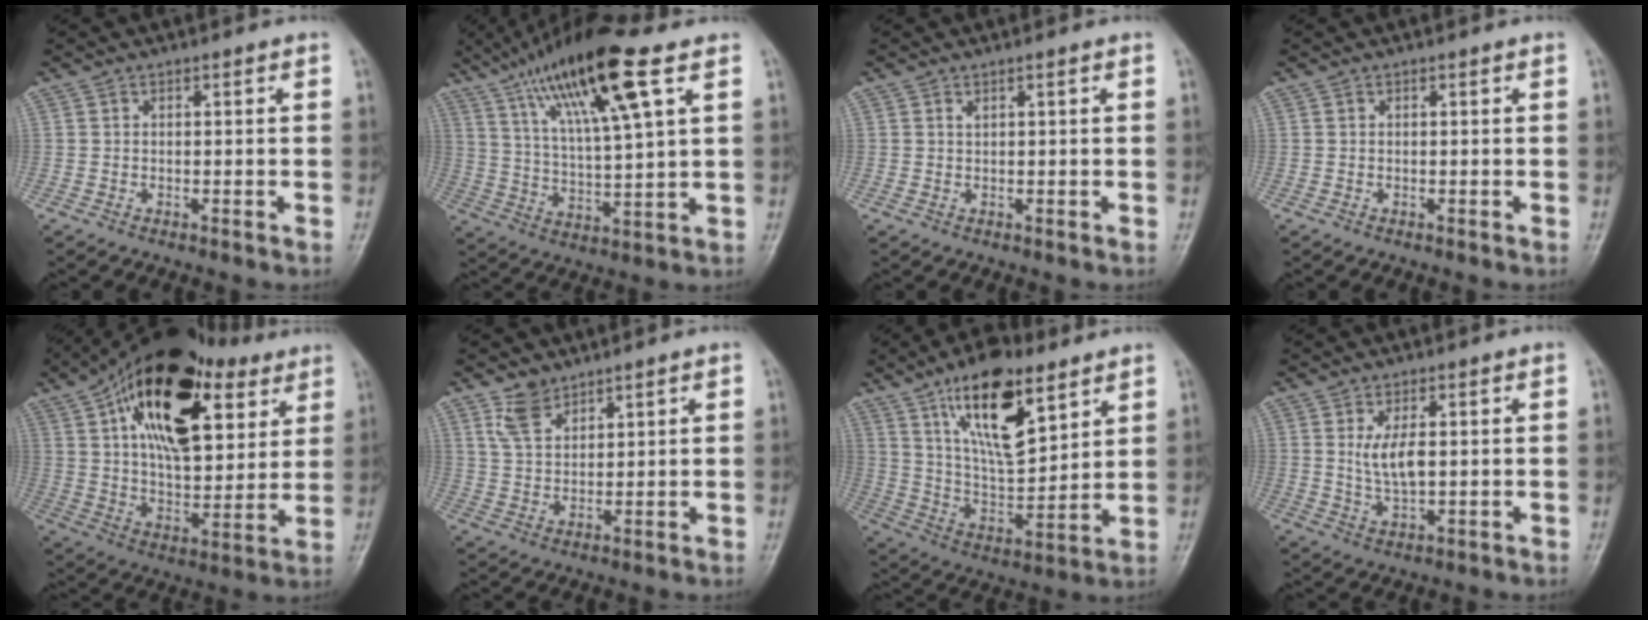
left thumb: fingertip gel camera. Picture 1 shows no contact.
{"total": 18.9, "force": [9.8, 3.4, 15.8], "torque": [-0.281, -0.016, 0.180]}
{"total": 1.0, "force": [0.4, 0.4, 0.9], "torque": [-0.018, 0.006, 0.013]}
{"total": 0.0}
{"total": 27.4, "force": [11.5, 14.4, 20.3], "torque": [-0.300, -0.007, 0.186]}
{"total": 5.1, "force": [3.7, 2.8, 2.2], "torque": [-0.029, -0.024, 0.080]}
{"total": 18.6, "force": [10.2, 7.6, 13.6], "torque": [-0.202, -0.047, 0.187]}
{"total": 6.0, "force": [1.0, 2.8, 5.3], "torque": [-0.096, -0.008, 0.023]}